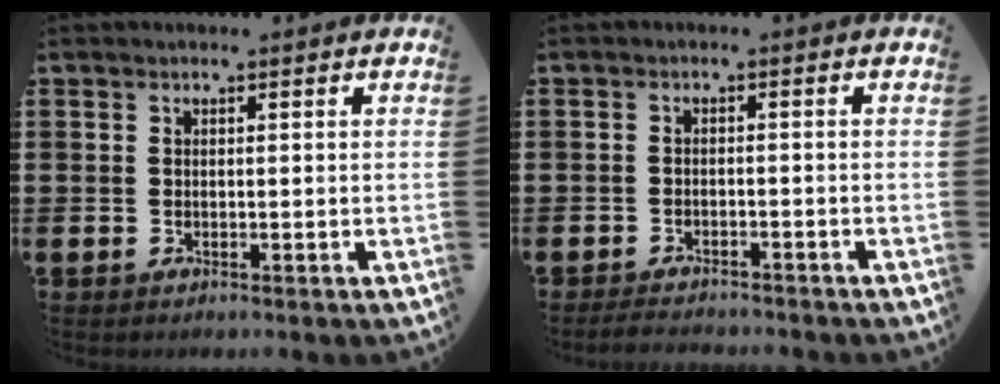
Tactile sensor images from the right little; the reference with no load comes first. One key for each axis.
{"total": 1.8, "fx": -1.8, "fy": 0.1, "fz": 0.3, "tx": -0.008, "ty": 0.004, "tz": -0.038}